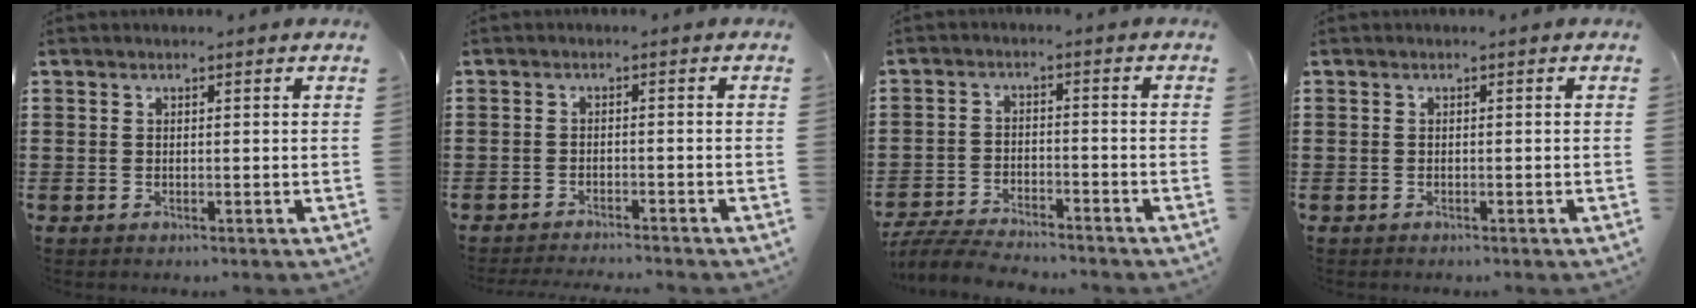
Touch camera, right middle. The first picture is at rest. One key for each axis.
{"total": 1.9, "fx": -1.9, "fy": -0.1, "fz": 0.1, "tx": -0.004, "ty": 0.003, "tz": -0.040}
{"total": 5.5, "fx": -5.3, "fy": 0.6, "fz": 1.2, "tx": -0.037, "ty": -0.001, "tz": -0.111}
{"total": 0.0}